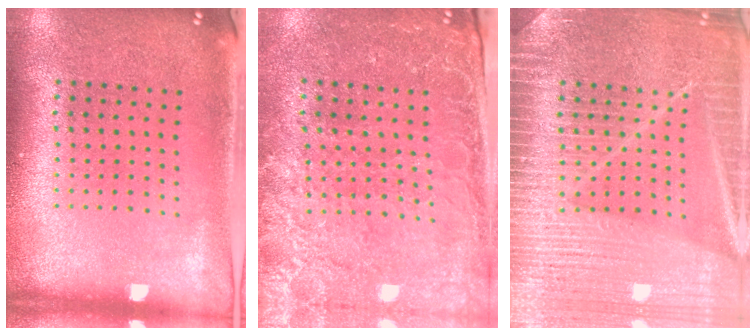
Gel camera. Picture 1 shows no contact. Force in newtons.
{"total": 3.1, "press": 2.9, "slide": 1.0}
{"total": 6.7, "press": 6.6, "slide": 0.8}